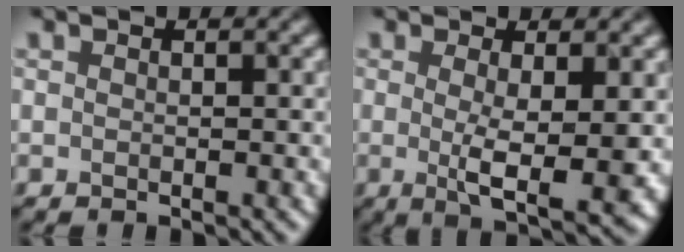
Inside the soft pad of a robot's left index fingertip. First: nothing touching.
{"total": 4.8, "force": [-0.1, 0.9, 4.7], "torque": [-0.080, -0.014, 0.003]}